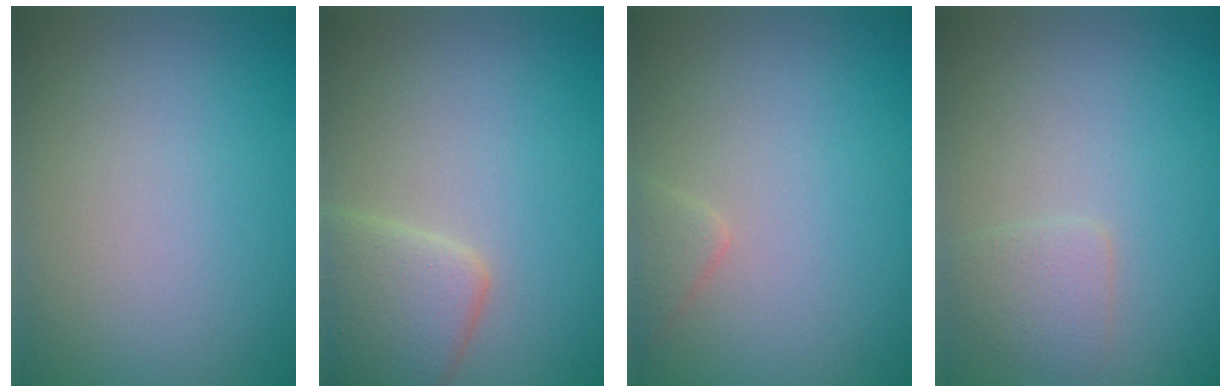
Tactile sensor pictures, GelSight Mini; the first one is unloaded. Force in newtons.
{"total": 4.2, "press": 4.2, "slide": 0.2}
{"total": 1.2, "press": 1.2, "slide": 0.1}
{"total": 1.6, "press": 1.6, "slide": 0.1}